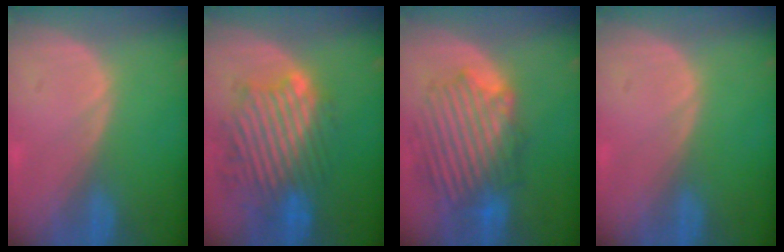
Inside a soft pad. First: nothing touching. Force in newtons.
{"total": 11.0, "press": 10.2, "slide": 4.1}
{"total": 9.3, "press": 9.3, "slide": 0.2}
{"total": 0.0}